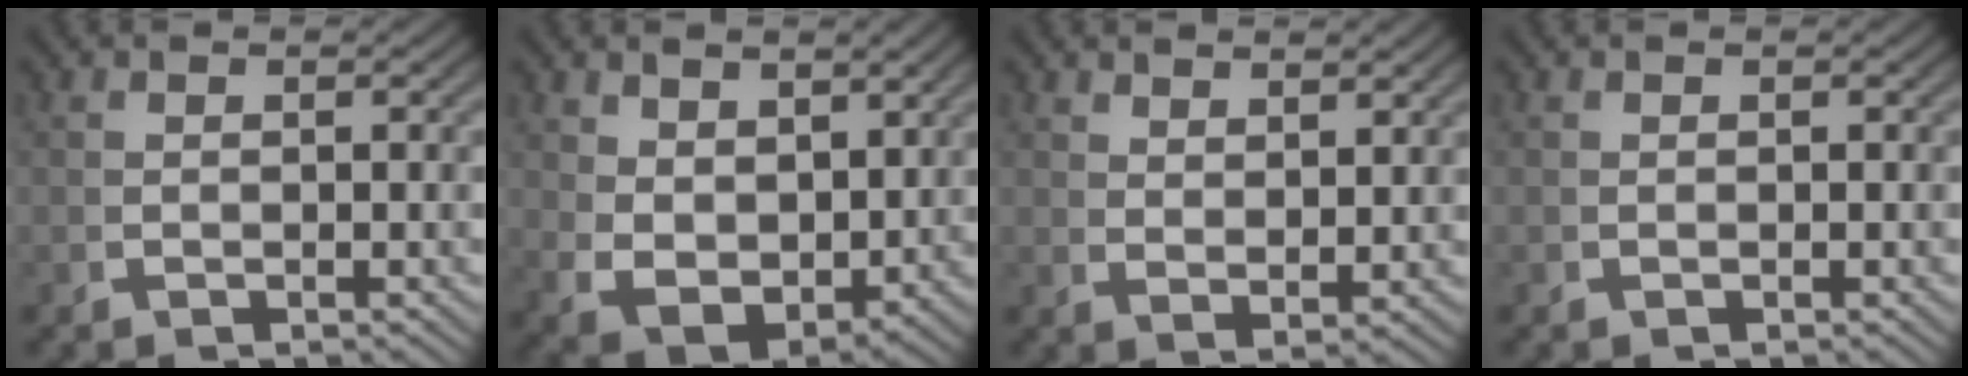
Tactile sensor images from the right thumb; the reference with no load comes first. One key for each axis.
{"total": 7.2, "fx": -0.4, "fy": 5.4, "fz": 4.8, "tx": -0.115, "ty": -0.045, "tz": 0.017}
{"total": 2.3, "fx": 2.2, "fy": 0.0, "fz": 0.8, "tx": -0.009, "ty": 0.002, "tz": 0.047}
{"total": 0.0}